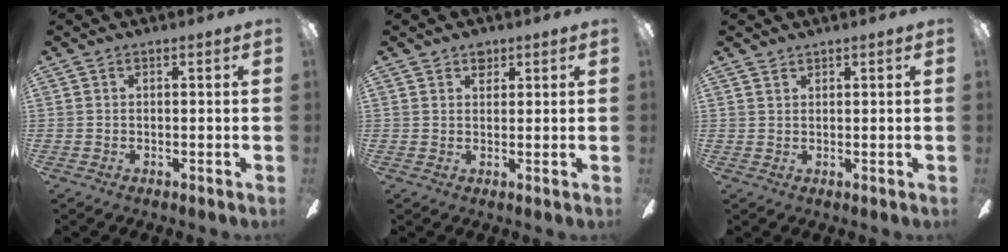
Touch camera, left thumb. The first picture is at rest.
{"total": 2.4, "force": [1.7, 1.5, 0.7], "torque": [-0.001, -0.004, 0.028]}
{"total": 1.3, "force": [1.2, 0.5, 0.1], "torque": [-0.002, -0.001, 0.023]}